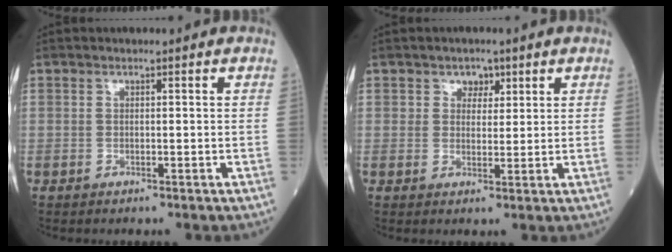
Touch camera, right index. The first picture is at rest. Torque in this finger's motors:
{"motor_torque": [-0.02, 0.00, 0.00, 0.02]}